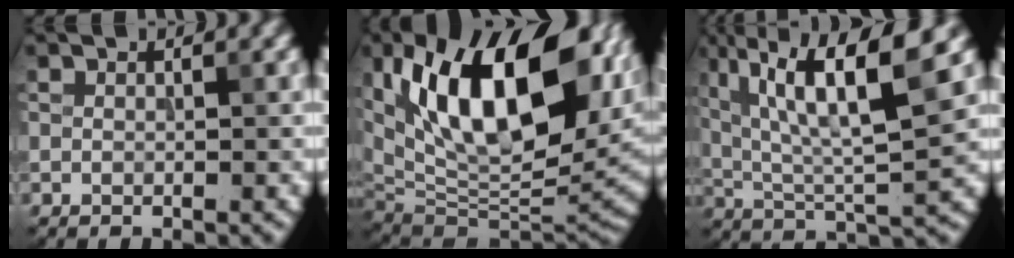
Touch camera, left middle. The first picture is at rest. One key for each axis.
{"total": 16.6, "fx": 5.1, "fy": 8.1, "fz": 13.5, "tx": -0.206, "ty": 0.006, "tz": 0.081}
{"total": 10.9, "fx": 4.9, "fy": 2.5, "fz": 9.4, "tx": -0.163, "ty": 0.010, "tz": 0.088}